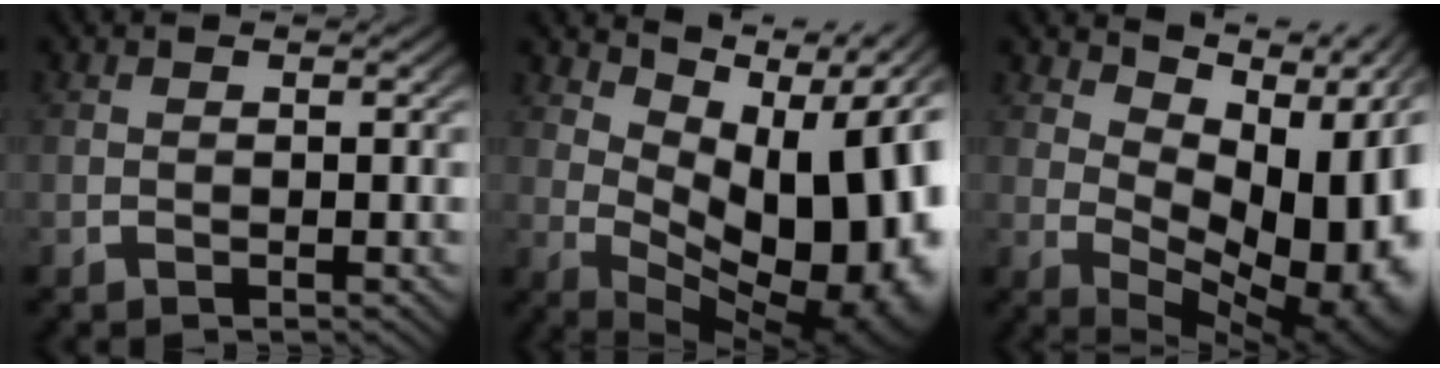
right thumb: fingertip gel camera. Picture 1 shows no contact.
{"total": 17.0, "force": [1.3, 10.2, 13.5], "torque": [-0.210, -0.034, 0.041]}
{"total": 14.4, "force": [1.6, 8.2, 11.7], "torque": [-0.171, -0.033, 0.049]}